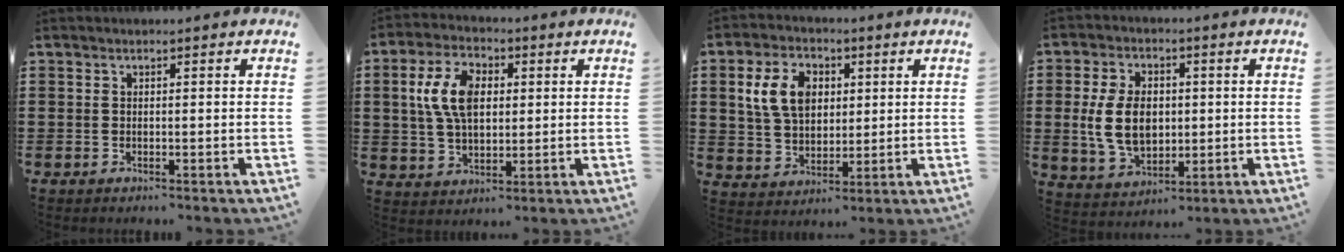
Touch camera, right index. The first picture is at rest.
{"total": 8.9, "force": [1.6, 5.4, 6.9], "torque": [-0.164, 0.015, 0.022]}
{"total": 8.4, "force": [2.3, 6.0, 5.4], "torque": [-0.130, 0.014, 0.037]}
{"total": 9.2, "force": [0.4, 6.1, 6.9], "torque": [-0.160, 0.005, 0.002]}